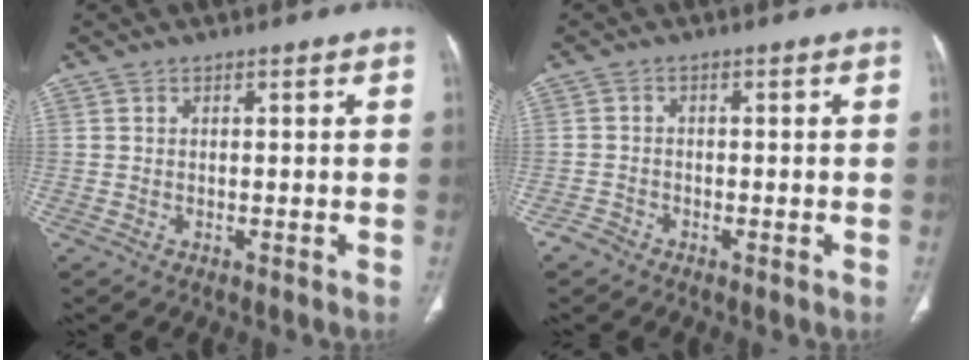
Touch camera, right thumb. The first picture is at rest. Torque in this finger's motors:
{"motor_torque": [0.83, 0.37, 0.06, -0.28, 0.02]}